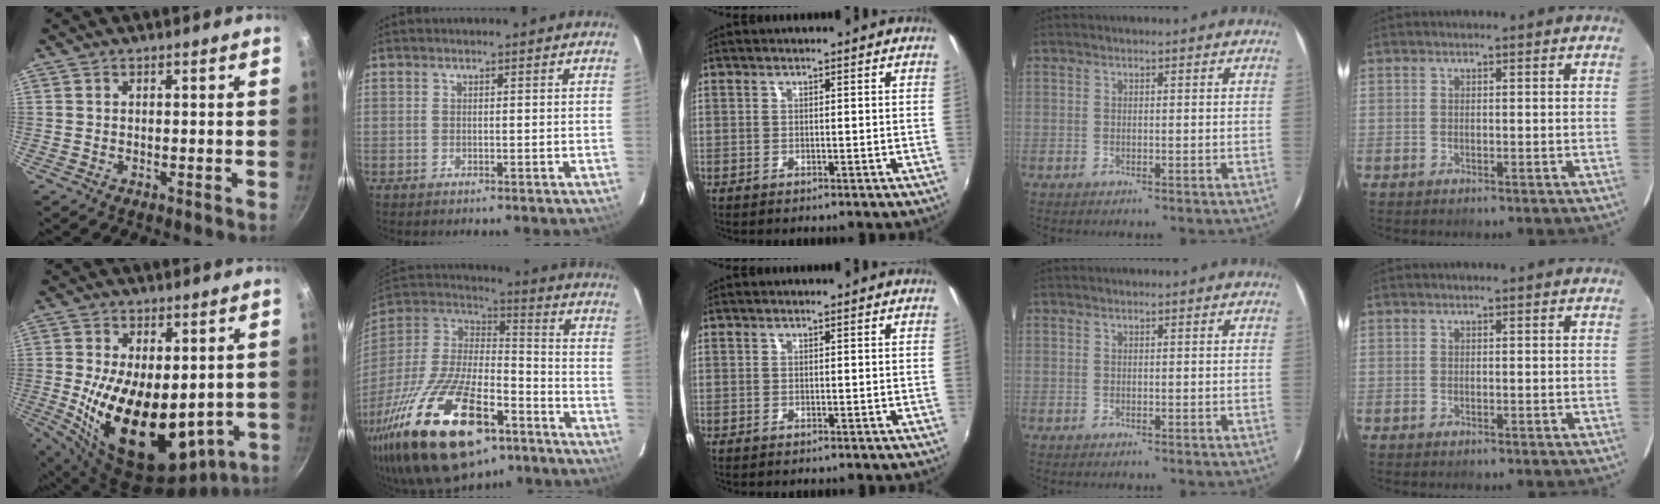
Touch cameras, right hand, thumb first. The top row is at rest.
{"thumb": {"total": 22.4, "force": [-1.7, 12.6, 18.4], "torque": [-0.305, -0.029, -0.001]}, "index": {"total": 34.5, "force": [-19.5, 15.2, 24.1], "torque": [-0.490, -0.035, -0.311]}}